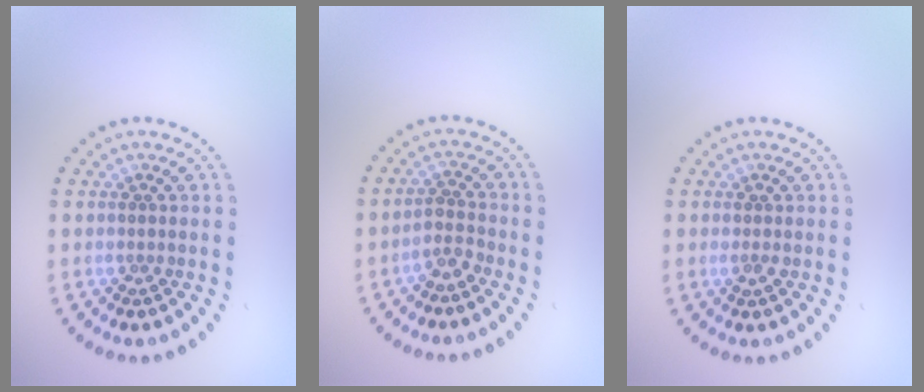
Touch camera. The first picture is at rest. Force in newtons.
{"total": 1.8, "press": 1.4, "slide": 1.1}
{"total": 0.8, "press": 0.8, "slide": 0.1}